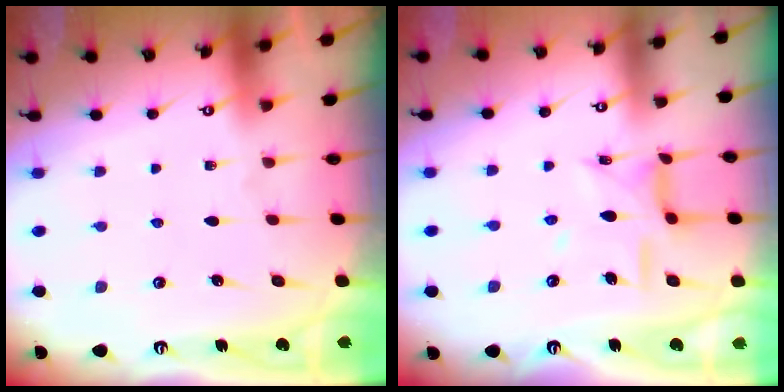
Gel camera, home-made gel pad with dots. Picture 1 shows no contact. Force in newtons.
{"total": 9.9, "press": 9.8, "slide": 0.7}